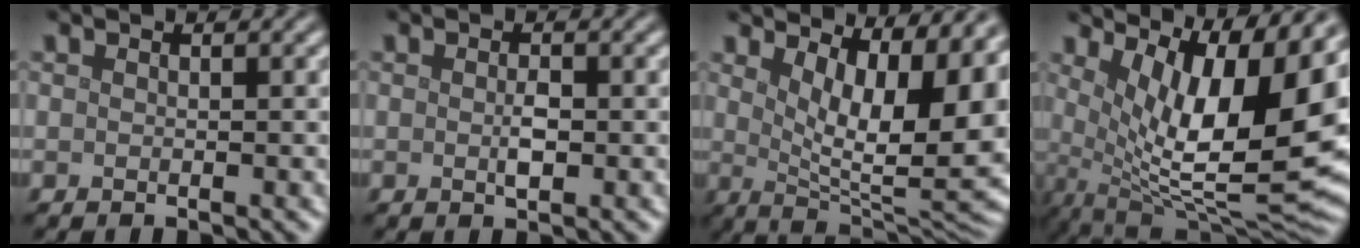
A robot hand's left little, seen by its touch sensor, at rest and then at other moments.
{"total": 1.5, "force": [-0.1, 0.6, 1.3], "torque": [-0.025, -0.002, -0.002]}
{"total": 12.5, "force": [4.1, 5.1, 10.7], "torque": [-0.112, 0.000, 0.066]}
{"total": 13.3, "force": [4.3, 4.4, 11.8], "torque": [-0.170, -0.012, 0.081]}